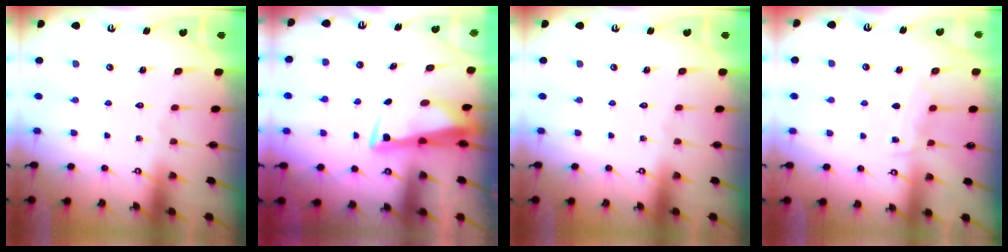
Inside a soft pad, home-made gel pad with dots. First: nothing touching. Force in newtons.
{"total": 3.4, "press": 3.3, "slide": 0.9}
{"total": 0.0}
{"total": 5.9, "press": 5.8, "slide": 0.7}